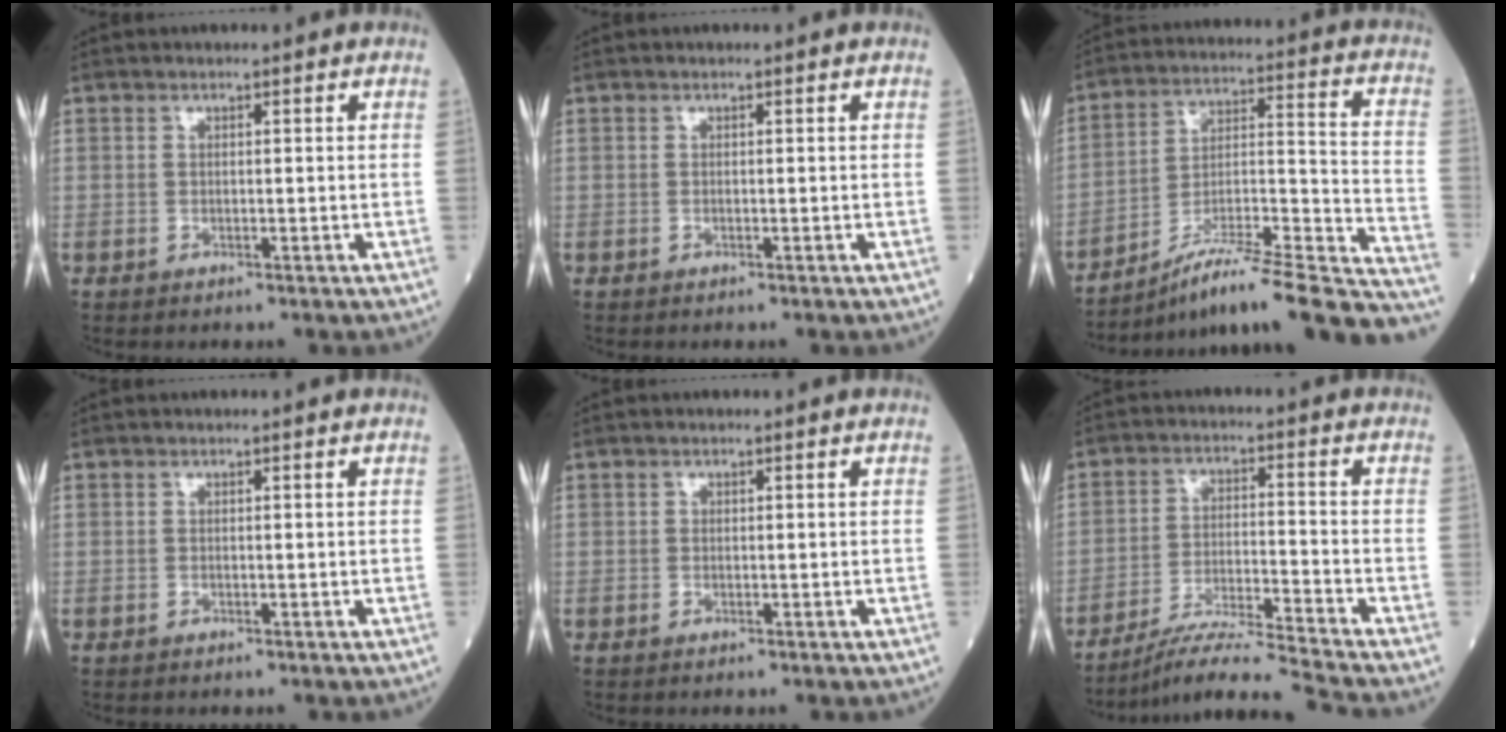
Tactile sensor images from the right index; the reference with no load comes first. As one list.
[{"total": 0.0}, {"total": 25.3, "force": [-21.7, 1.0, 12.9], "torque": [-0.138, 0.007, -0.329]}, {"total": 0.0}, {"total": 0.0}, {"total": 10.8, "force": [-9.7, -2.7, 3.9], "torque": [-0.063, -0.013, -0.173]}]